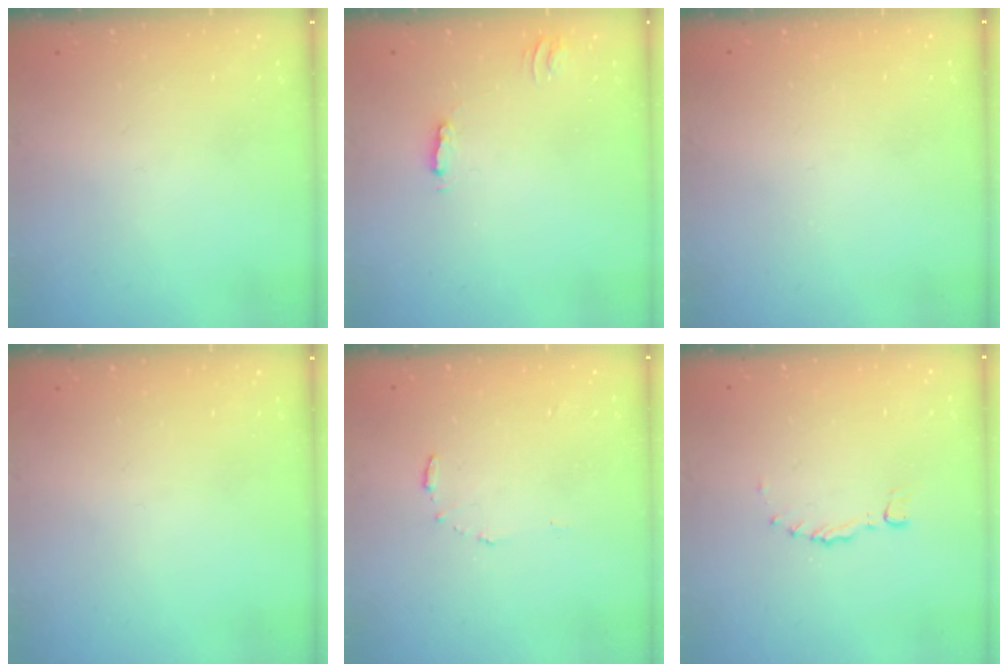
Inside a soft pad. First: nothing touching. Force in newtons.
{"total": 2.3, "press": 2.3, "slide": 0.2}
{"total": 1.5, "press": 1.5, "slide": 0.1}
{"total": 0.0}
{"total": 4.4, "press": 4.4, "slide": 0.2}
{"total": 0.0}